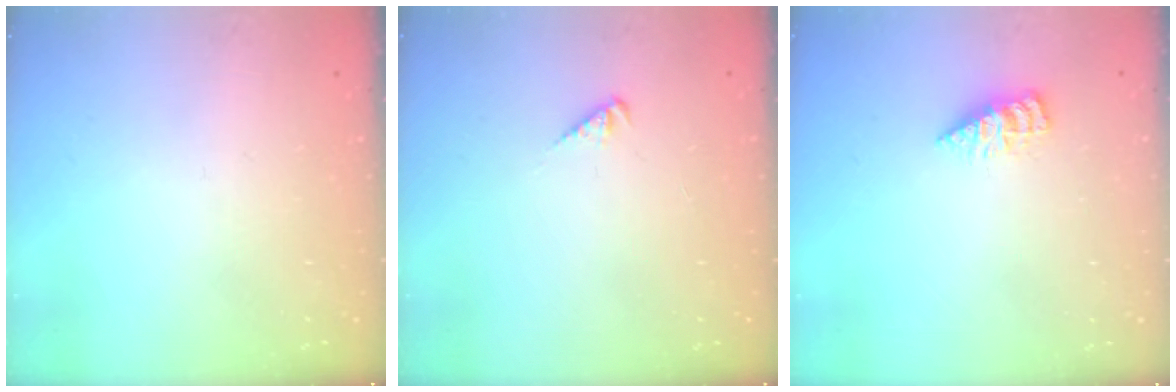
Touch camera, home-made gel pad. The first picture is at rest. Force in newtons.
{"total": 2.1, "press": 2.0, "slide": 0.5}
{"total": 2.4, "press": 2.4, "slide": 0.3}